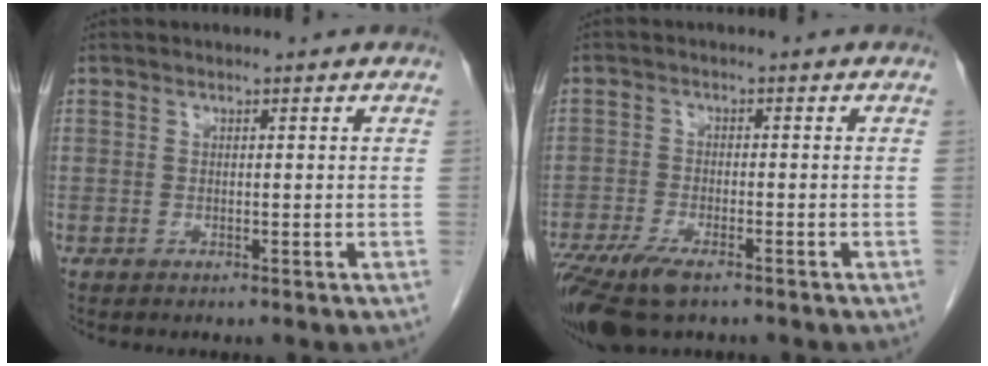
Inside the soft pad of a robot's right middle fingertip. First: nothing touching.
{"total": 9.3, "force": [-6.4, 2.8, 6.1], "torque": [-0.109, -0.020, -0.109]}